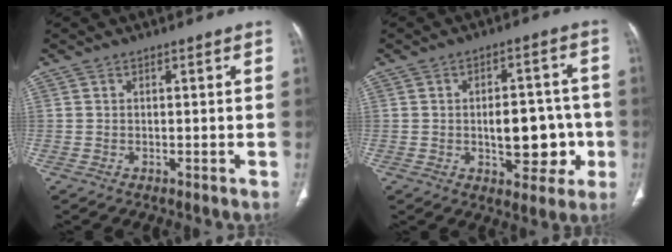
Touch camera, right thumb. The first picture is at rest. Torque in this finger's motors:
{"motor_torque": [1.10, 1.22, 1.10, -0.47, 0.31]}